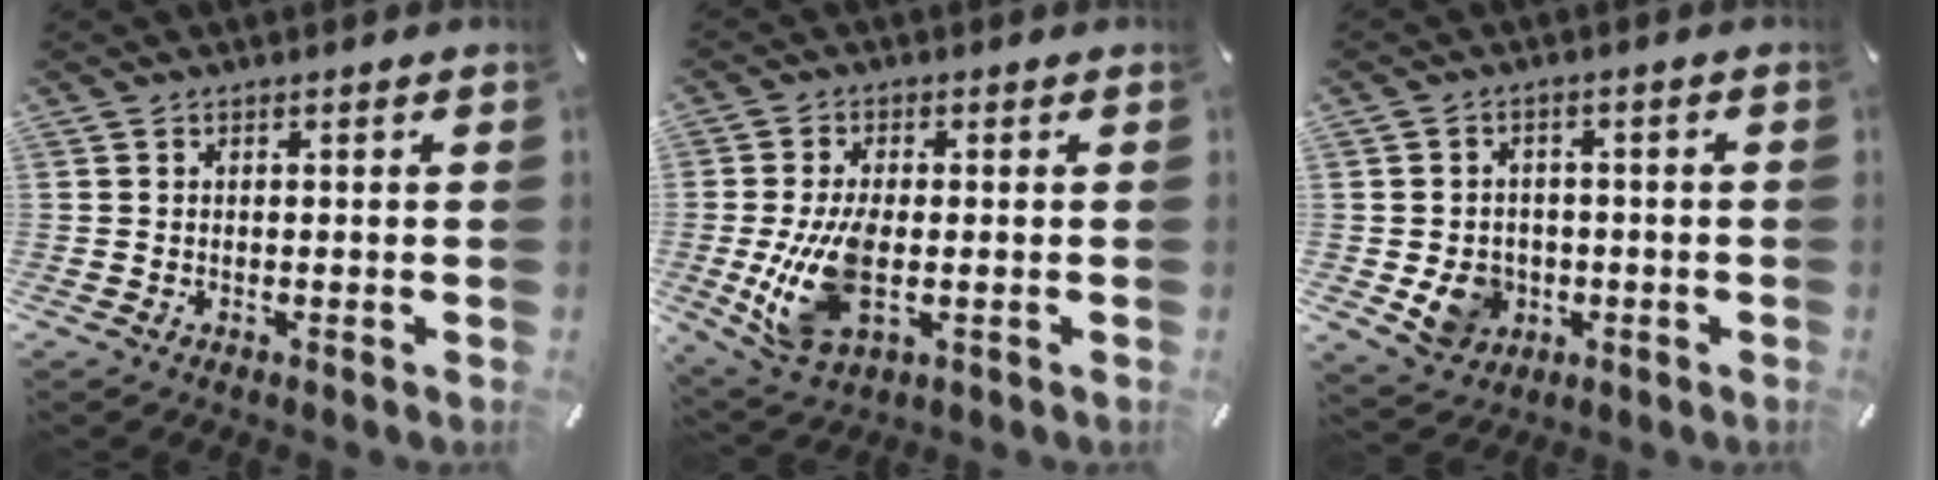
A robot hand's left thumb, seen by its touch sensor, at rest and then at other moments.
{"total": 11.9, "force": [-1.6, 6.6, 9.8], "torque": [-0.207, -0.013, -0.022]}
{"total": 7.9, "force": [-2.0, 7.2, 2.8], "torque": [-0.054, 0.016, -0.030]}